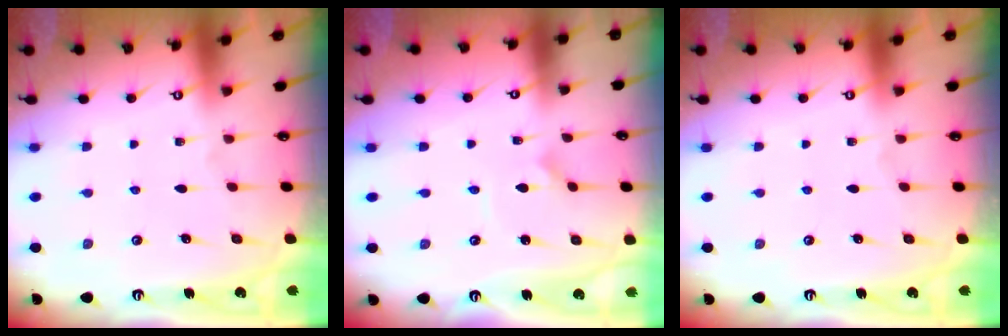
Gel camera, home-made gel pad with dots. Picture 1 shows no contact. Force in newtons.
{"total": 1.8, "press": 1.8, "slide": 0.2}
{"total": 0.0}